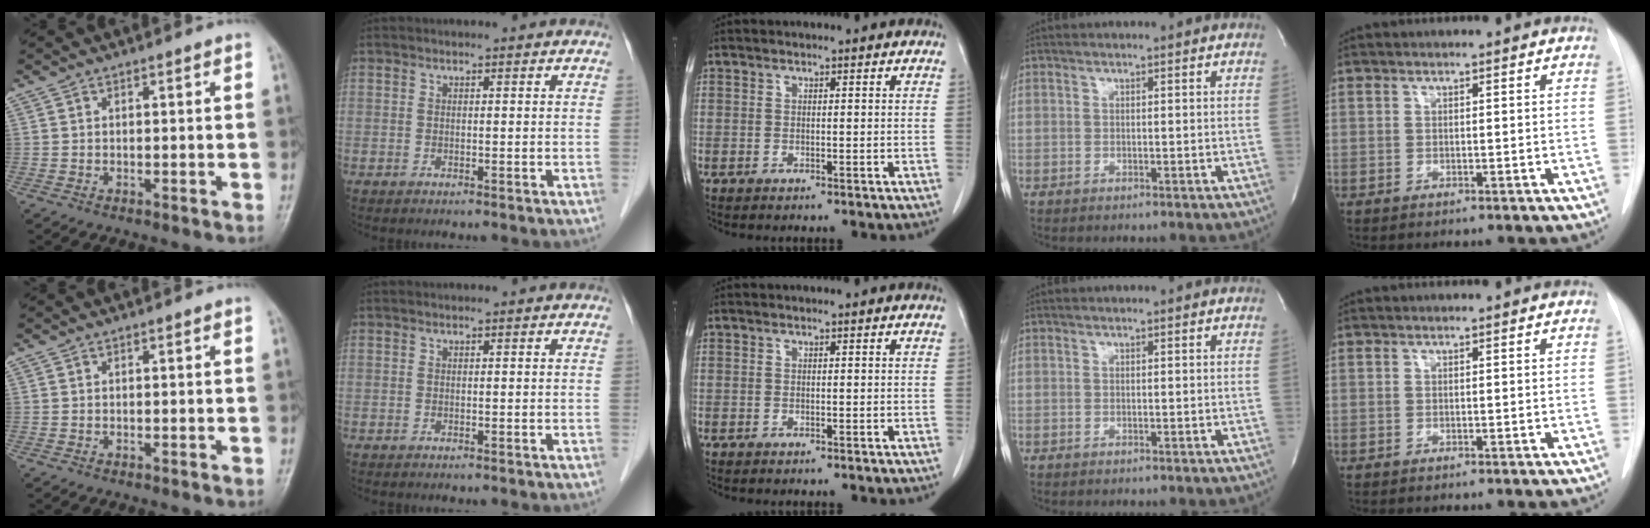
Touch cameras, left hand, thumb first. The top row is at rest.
{}